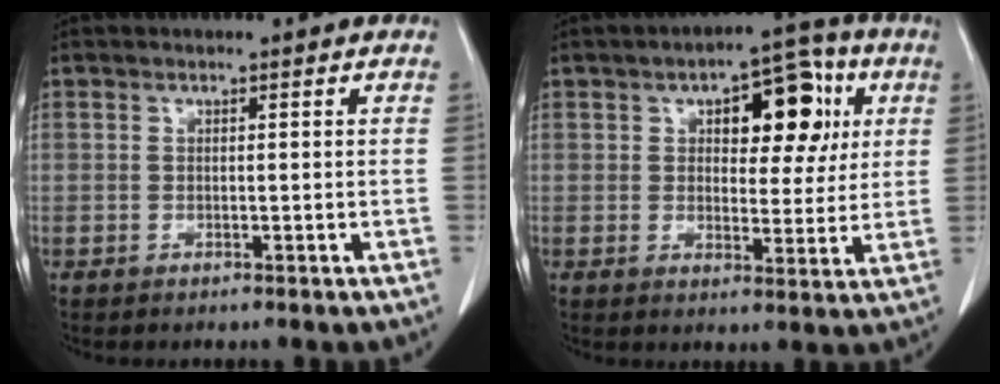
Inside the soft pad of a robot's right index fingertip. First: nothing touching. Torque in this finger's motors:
{"motor_torque": [0.29, 0.15, 0.20, 0.06]}